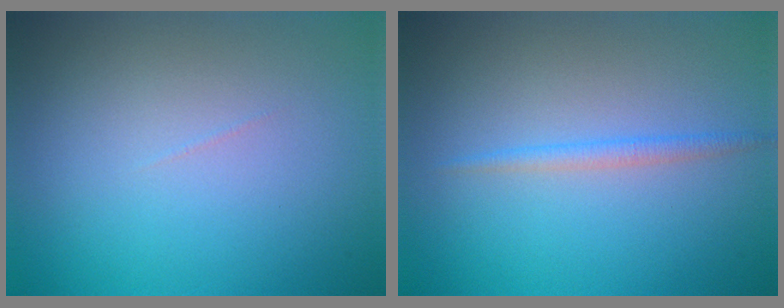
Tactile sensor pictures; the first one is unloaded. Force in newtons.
{"total": 1.2, "press": 1.2, "slide": 0.1}